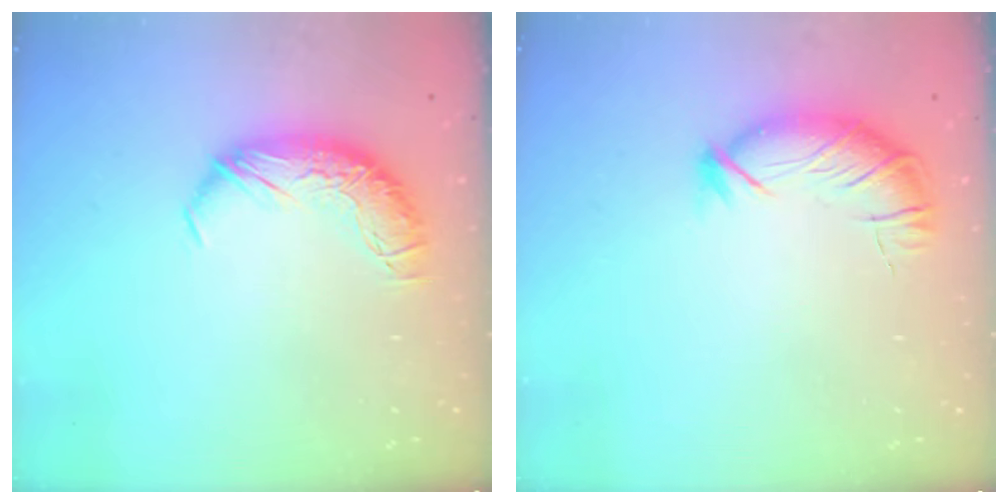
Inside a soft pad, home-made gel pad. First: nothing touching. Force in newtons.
{"total": 3.8, "press": 3.8, "slide": 0.5}